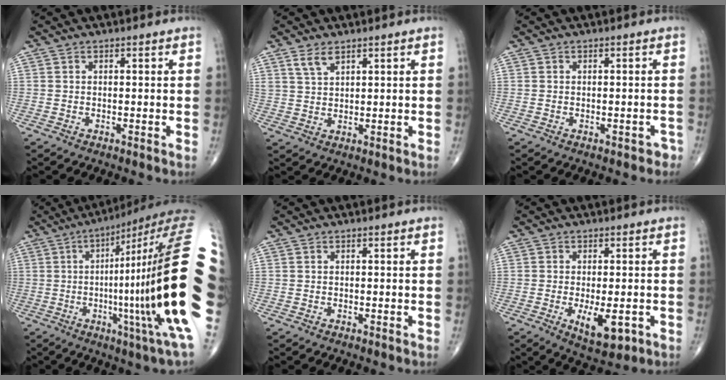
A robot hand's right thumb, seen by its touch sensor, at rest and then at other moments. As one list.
[{"total": 3.3, "force": [2.3, 1.4, 1.9], "torque": [-0.035, -0.010, 0.052]}, {"total": 1.3, "force": [-0.9, 0.8, 0.5], "torque": [0.002, 0.012, -0.009]}, {"total": 32.1, "force": [-0.1, 4.5, 31.8], "torque": [-0.363, 0.004, -0.006]}, {"total": 0.0}, {"total": 7.1, "force": [-2.0, 2.9, 6.1], "torque": [-0.090, -0.013, -0.022]}]